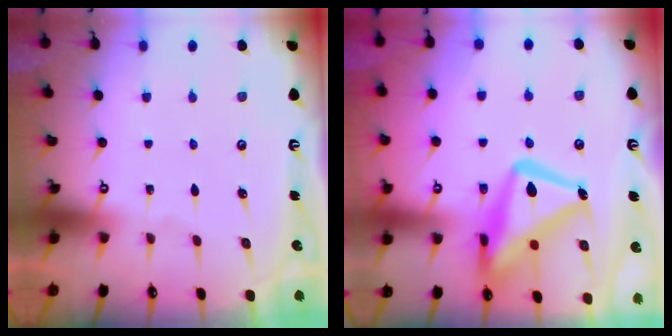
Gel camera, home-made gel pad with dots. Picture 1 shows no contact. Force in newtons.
{"total": 19.8, "press": 19.7, "slide": 1.5}